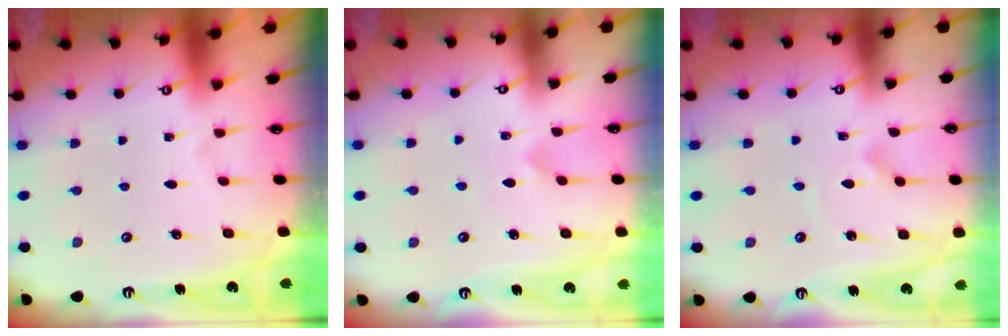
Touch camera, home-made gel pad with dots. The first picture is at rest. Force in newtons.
{"total": 4.4, "press": 4.4, "slide": 0.4}
{"total": 2.2, "press": 2.2, "slide": 0.1}